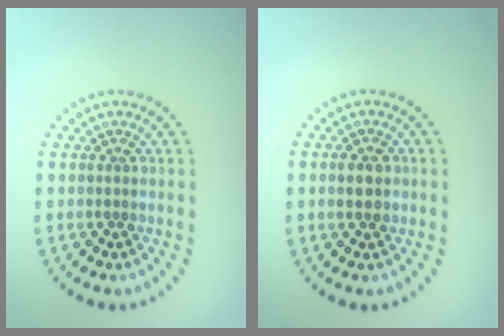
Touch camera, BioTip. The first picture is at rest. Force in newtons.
{"total": 2.4, "press": 2.4, "slide": 0.1}